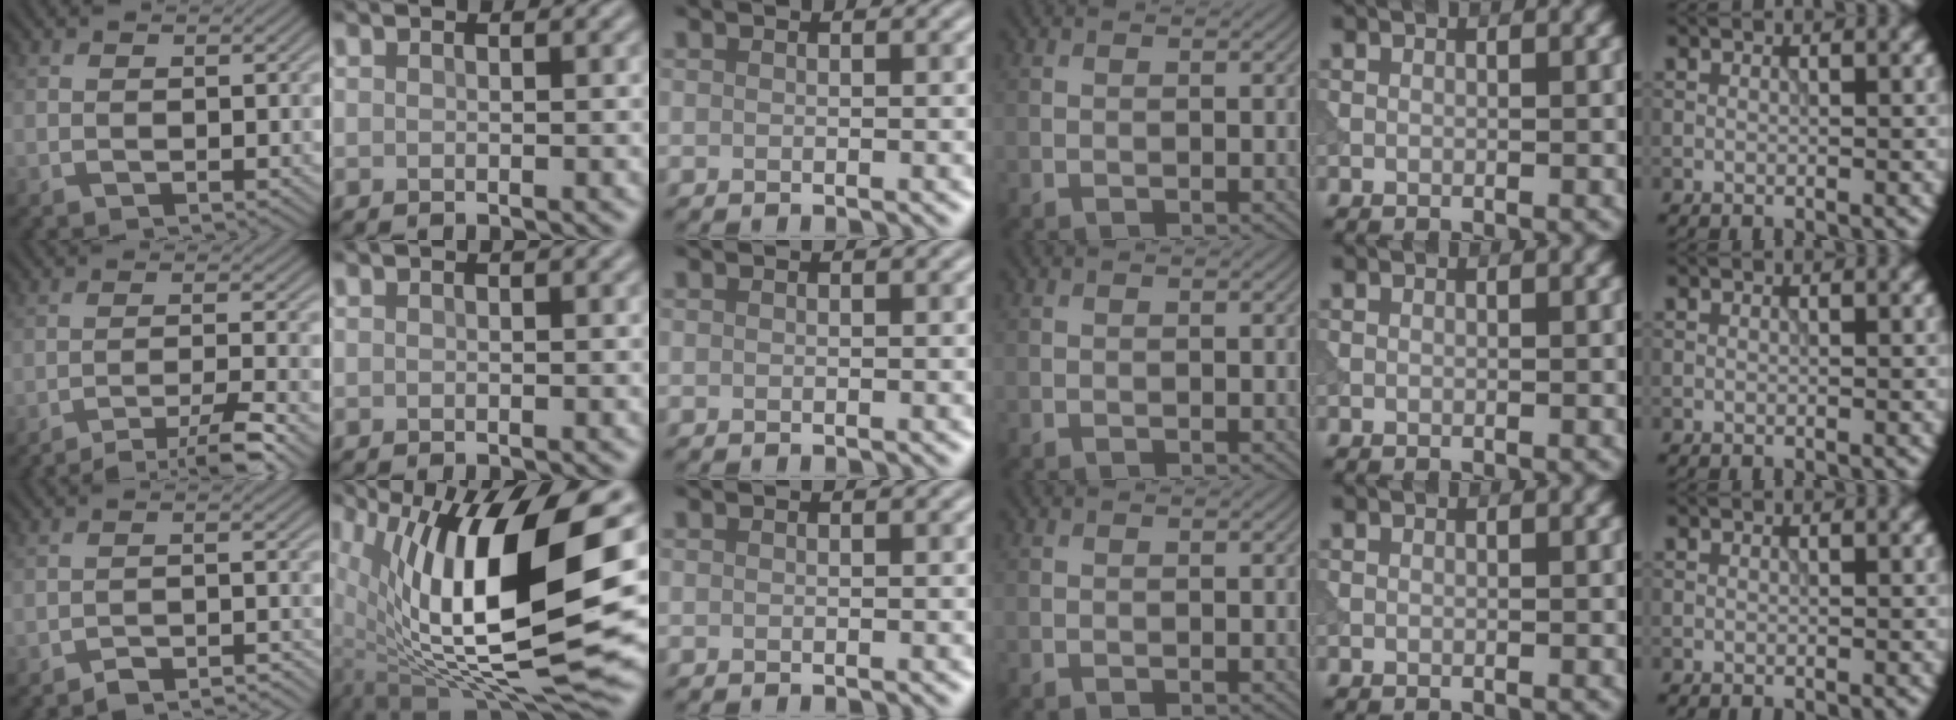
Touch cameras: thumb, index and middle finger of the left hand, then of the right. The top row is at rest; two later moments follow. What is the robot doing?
{"motion": "extract", "object": "tissue"}